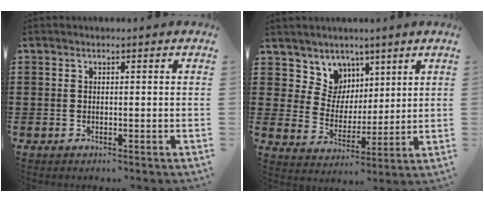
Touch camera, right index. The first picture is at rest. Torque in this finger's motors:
{"motor_torque": [0.64, 0.55, 0.05, 0.00]}